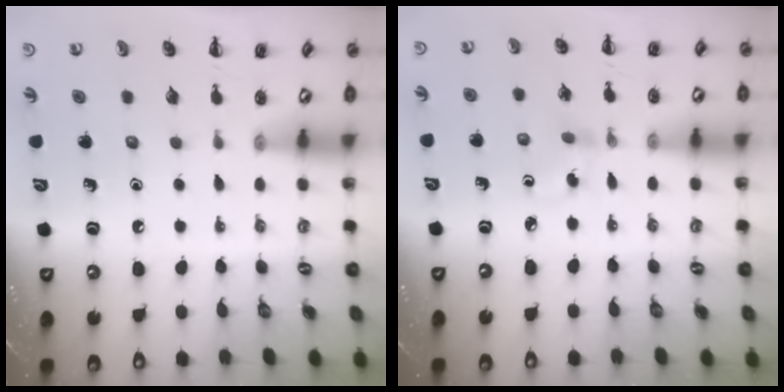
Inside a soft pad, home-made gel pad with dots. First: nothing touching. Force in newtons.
{"total": 2.8, "press": 2.5, "slide": 1.2}